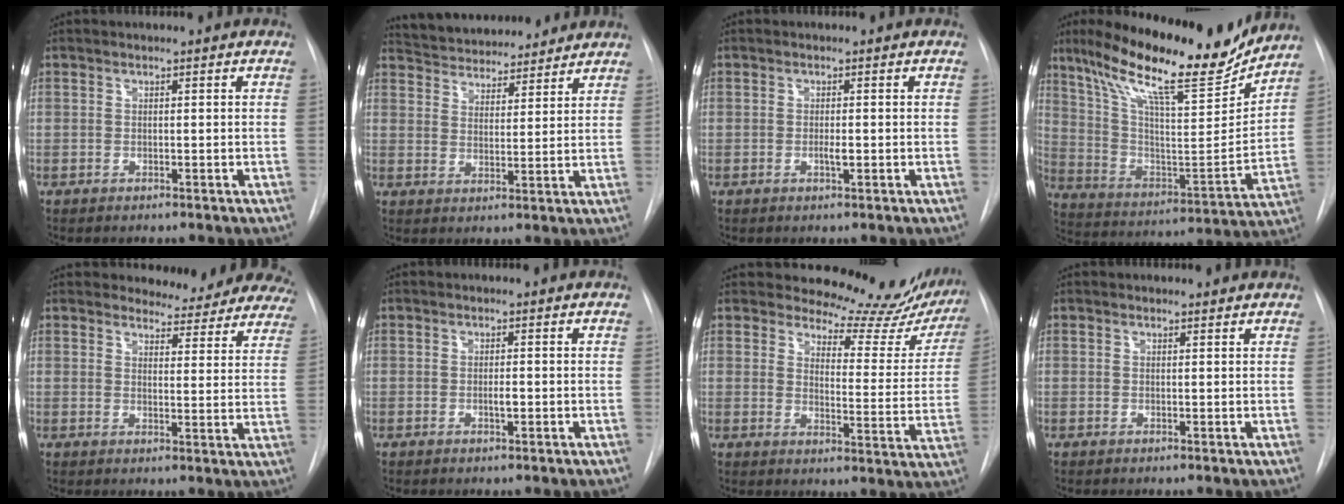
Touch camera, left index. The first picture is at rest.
{"total": 14.6, "force": [13.6, 3.7, 3.7], "torque": [-0.056, 0.015, 0.200]}
{"total": 1.1, "force": [-0.6, 0.1, 0.9], "torque": [-0.019, -0.007, -0.010]}
{"total": 22.7, "force": [18.1, 3.7, 13.2], "torque": [-0.233, -0.021, 0.292]}
{"total": 13.4, "force": [12.7, 3.9, 2.1], "torque": [0.008, -0.052, 0.122]}
{"total": 1.1, "force": [-0.6, 0.2, 0.9], "torque": [-0.019, -0.006, -0.009]}
{"total": 18.3, "force": [17.5, 4.4, 3.3], "torque": [-0.014, -0.098, 0.183]}
{"total": 0.9, "force": [0.9, 0.2, -0.1], "torque": [-0.009, -0.004, 0.009]}